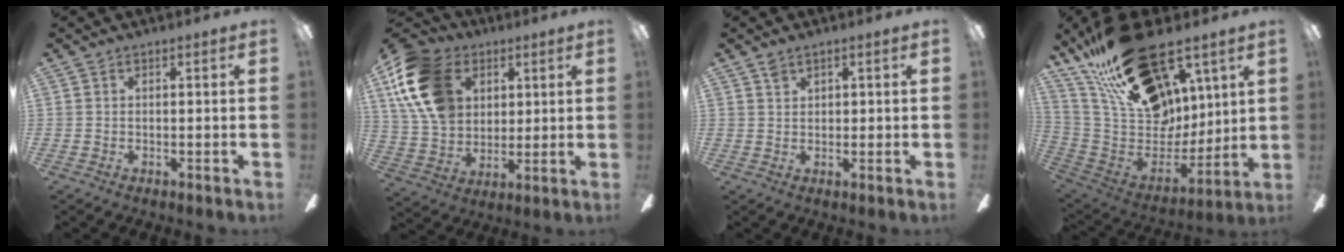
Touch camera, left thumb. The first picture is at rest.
{"total": 18.5, "force": [6.8, 13.6, 10.4], "torque": [-0.224, -0.009, 0.135]}
{"total": 1.9, "force": [1.4, 1.1, 0.7], "torque": [-0.008, -0.002, 0.025]}
{"total": 30.1, "force": [18.0, 15.9, 18.2], "torque": [-0.324, -0.093, 0.334]}